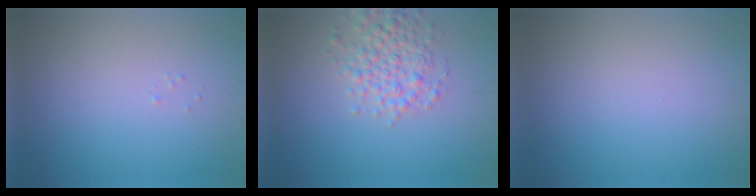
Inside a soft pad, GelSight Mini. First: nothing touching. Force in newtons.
{"total": 3.5, "press": 3.5, "slide": 0.1}
{"total": 0.0}